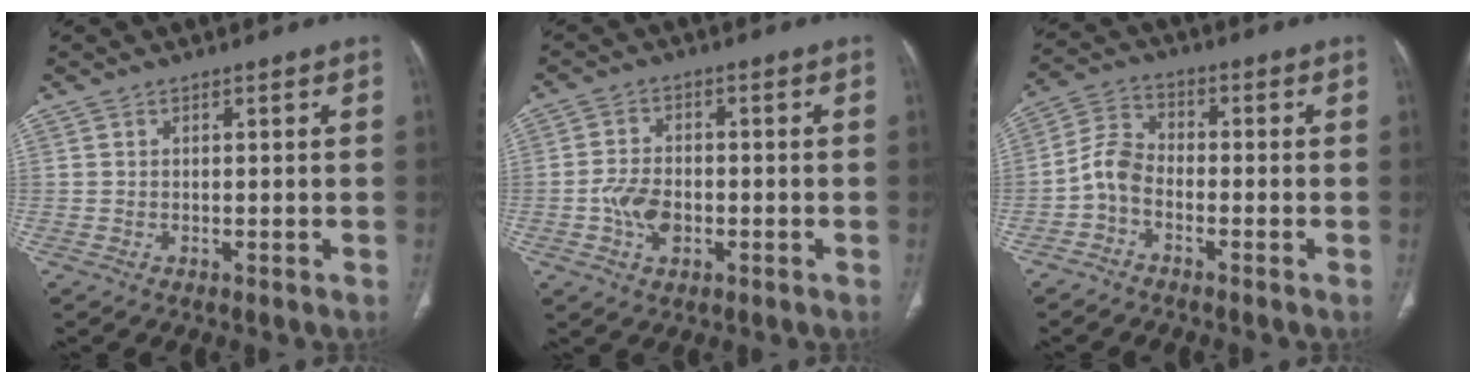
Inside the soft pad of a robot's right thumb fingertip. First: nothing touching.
{"total": 5.9, "force": [-1.6, 3.9, 4.1], "torque": [-0.071, 0.010, -0.030]}
{"total": 5.4, "force": [-2.3, 3.3, 3.5], "torque": [-0.068, 0.026, -0.060]}